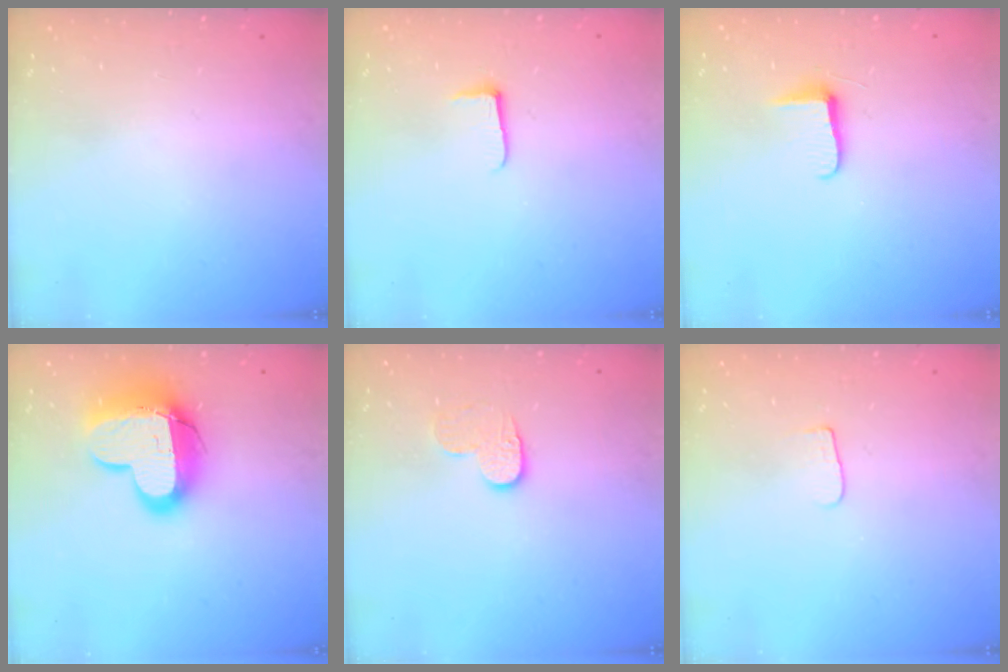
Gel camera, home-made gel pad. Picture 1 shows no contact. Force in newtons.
{"total": 5.0, "press": 5.0, "slide": 0.5}
{"total": 5.6, "press": 5.6, "slide": 0.7}
{"total": 16.2, "press": 16.2, "slide": 1.4}
{"total": 6.7, "press": 6.7, "slide": 0.5}
{"total": 4.3, "press": 4.3, "slide": 0.5}